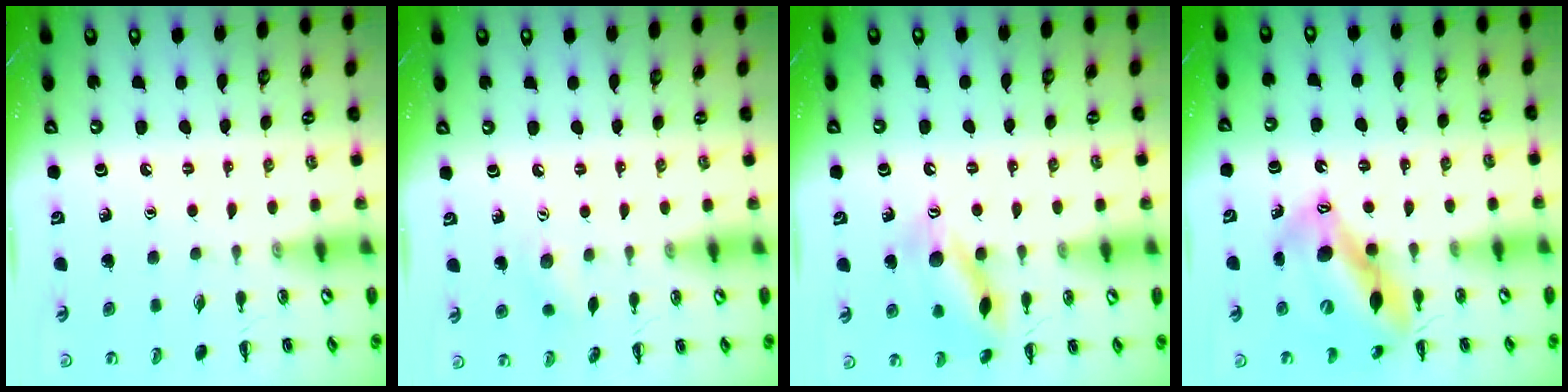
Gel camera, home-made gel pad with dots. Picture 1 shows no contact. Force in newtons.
{"total": 4.4, "press": 4.3, "slide": 1.1}
{"total": 13.5, "press": 13.5, "slide": 1.3}
{"total": 14.5, "press": 14.0, "slide": 3.7}